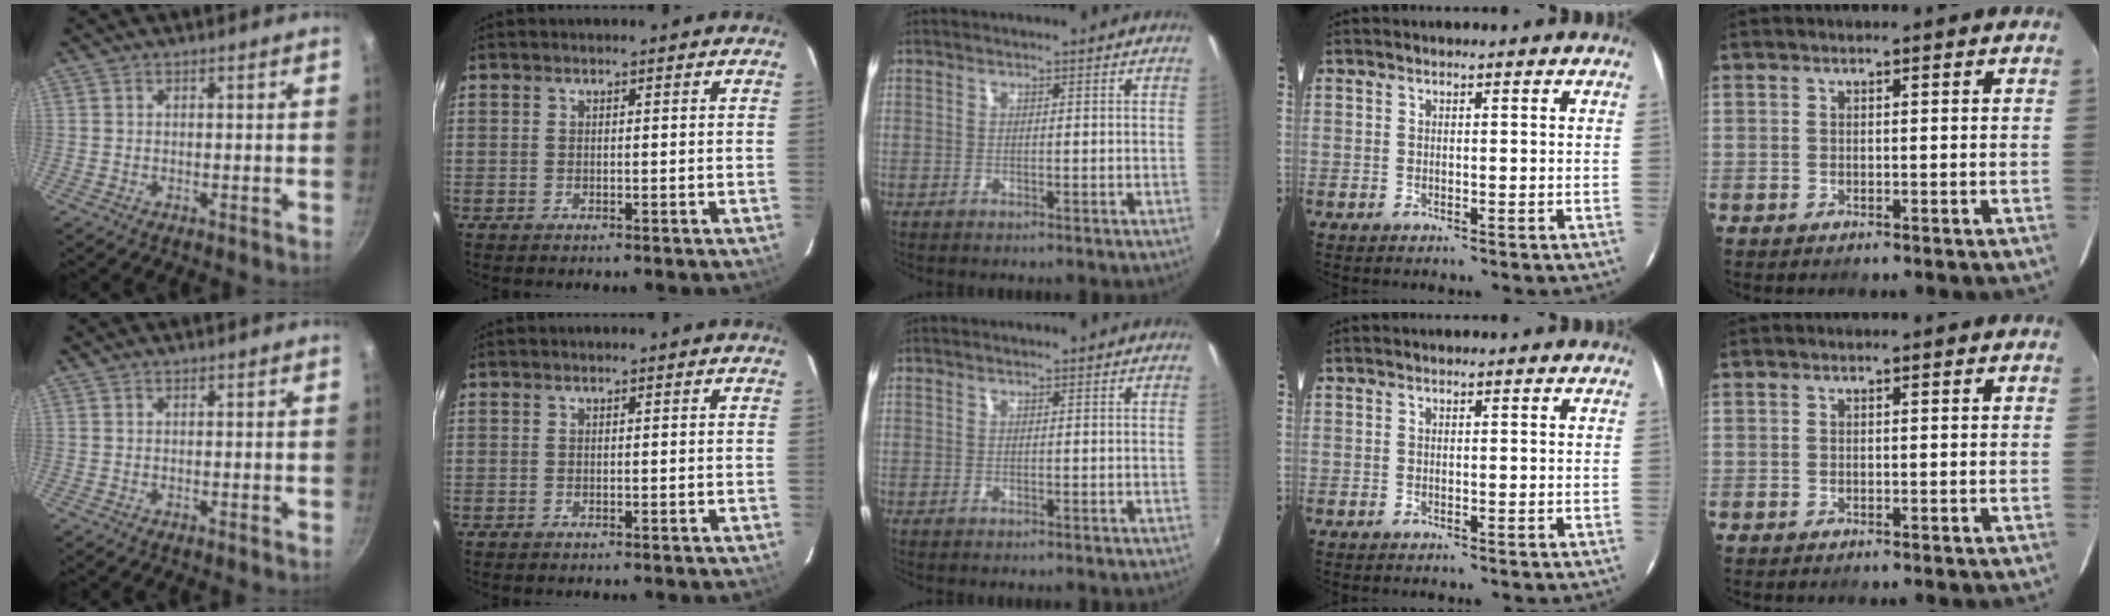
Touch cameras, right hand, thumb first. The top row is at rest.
{}